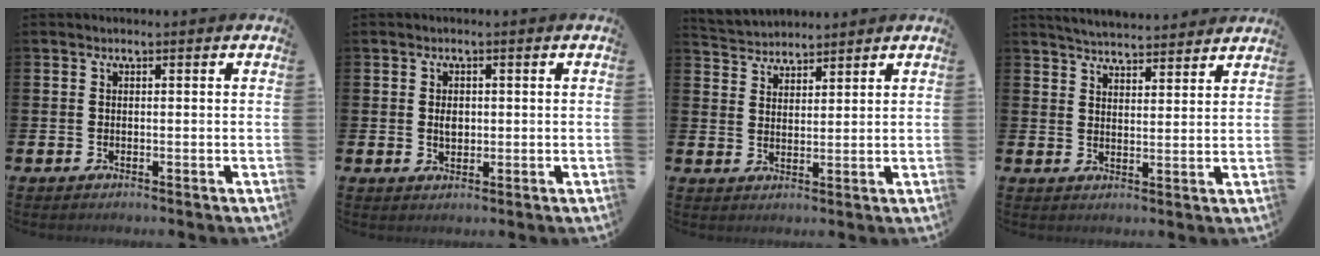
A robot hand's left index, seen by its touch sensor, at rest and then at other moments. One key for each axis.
{"total": 1.9, "fx": 0.2, "fy": 1.3, "fz": 1.3, "tx": -0.006, "ty": -0.001, "tz": -0.002}
{"total": 3.6, "fx": 3.4, "fy": 0.8, "fz": -0.5, "tx": -0.006, "ty": -0.014, "tz": 0.063}
{"total": 4.7, "fx": 4.7, "fy": 0.2, "fz": 0.1, "tx": -0.013, "ty": -0.031, "tz": 0.084}